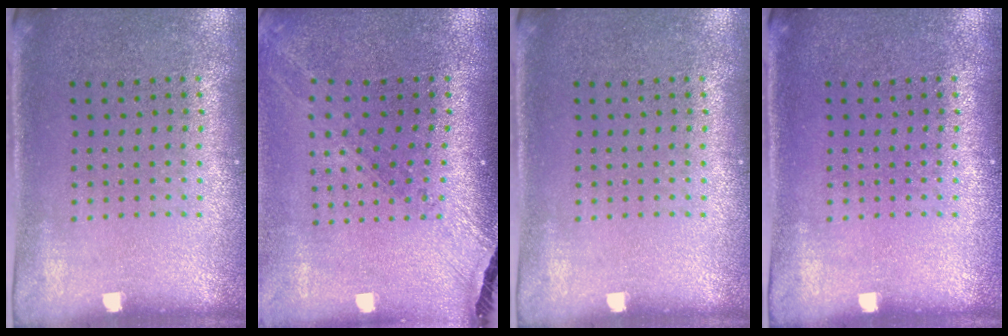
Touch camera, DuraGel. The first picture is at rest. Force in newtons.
{"total": 1.5, "press": 1.4, "slide": 0.3}
{"total": 0.0}
{"total": 0.0}